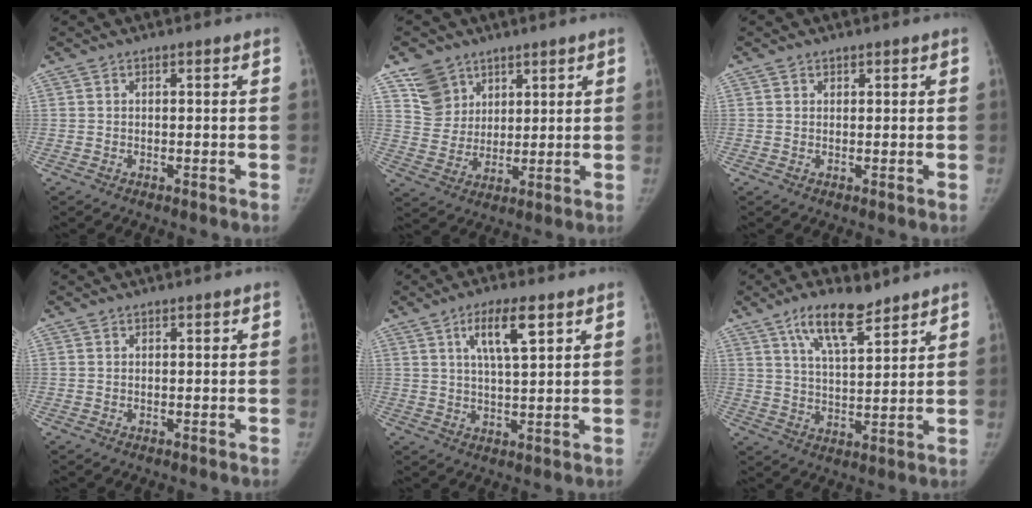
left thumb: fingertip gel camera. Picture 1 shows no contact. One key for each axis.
{"total": 8.2, "fx": 5.4, "fy": 6.1, "fz": 1.2, "tx": 0.009, "ty": -0.036, "tz": 0.112}
{"total": 0.8, "fx": 0.5, "fy": 0.6, "fz": 0.0, "tx": 0.010, "ty": -0.001, "tz": 0.004}
{"total": 0.0}
{"total": 7.9, "fx": 3.7, "fy": 2.0, "fz": 6.6, "tx": -0.113, "ty": -0.015, "tz": 0.067}
{"total": 10.4, "fx": 7.0, "fy": 3.6, "fz": 6.8, "tx": -0.103, "ty": -0.036, "tz": 0.127}